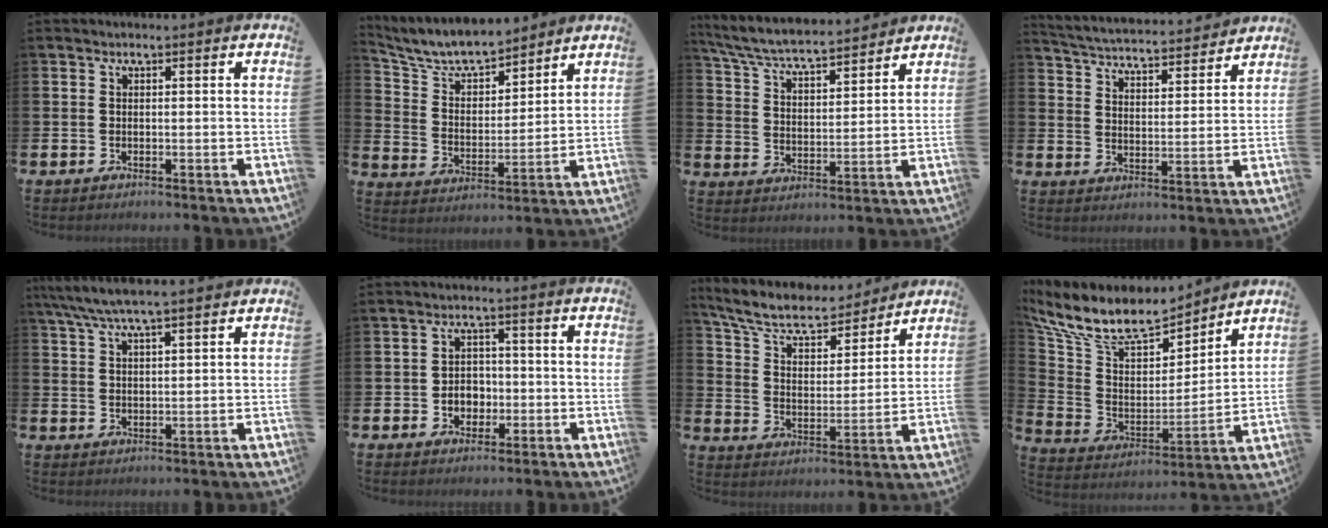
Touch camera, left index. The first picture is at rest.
{"total": 7.5, "force": [6.9, 1.8, 2.2], "torque": [-0.073, -0.045, 0.120]}
{"total": 6.5, "force": [6.1, 0.7, 1.9], "torque": [-0.065, -0.045, 0.104]}
{"total": 4.6, "force": [4.5, 0.5, 0.5], "torque": [-0.029, -0.043, 0.073]}
{"total": 5.9, "force": [5.3, 0.5, 2.6], "torque": [-0.069, -0.014, 0.096]}
{"total": 3.3, "force": [-0.8, 2.8, 1.5], "torque": [-0.020, 0.000, -0.024]}
{"total": 8.8, "force": [7.8, 2.7, 2.9], "torque": [-0.086, -0.057, 0.133]}
{"total": 10.9, "force": [9.5, 3.7, 3.8], "torque": [-0.120, -0.062, 0.167]}